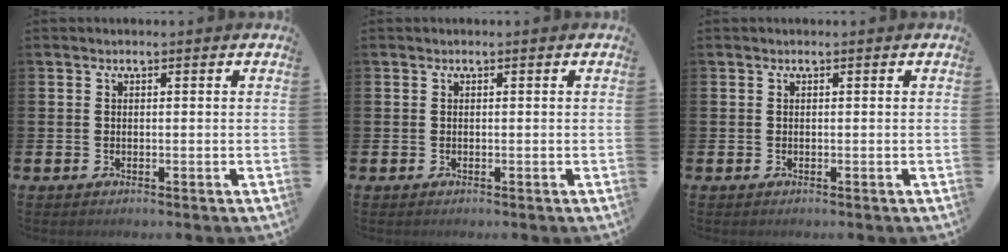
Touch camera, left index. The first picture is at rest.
{"total": 0.0}
{"total": 0.0}